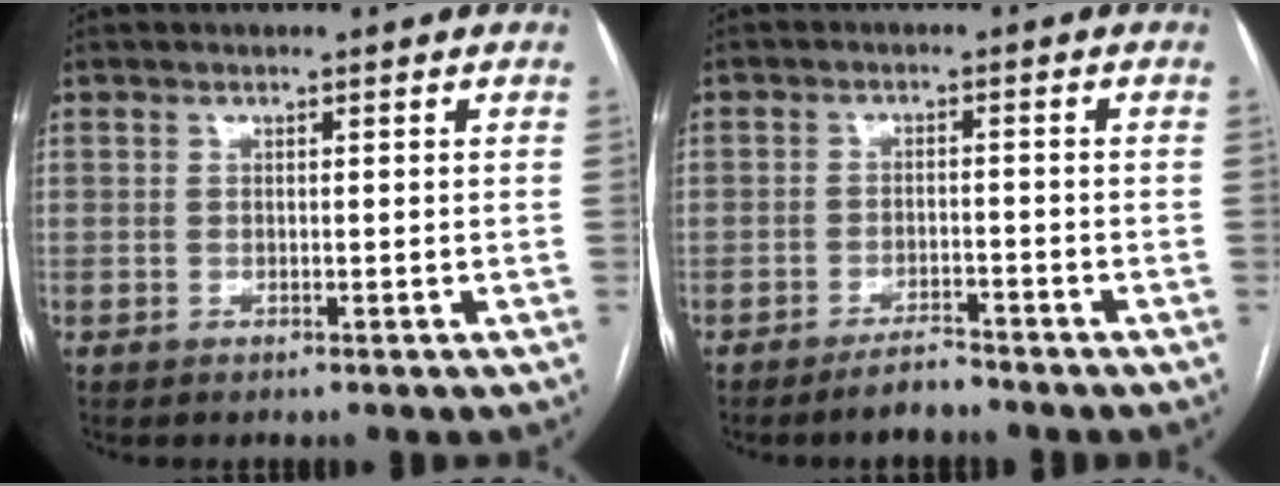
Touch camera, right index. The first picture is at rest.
{"total": 3.3, "force": [-3.1, 0.7, 1.2], "torque": [-0.020, -0.003, -0.052]}